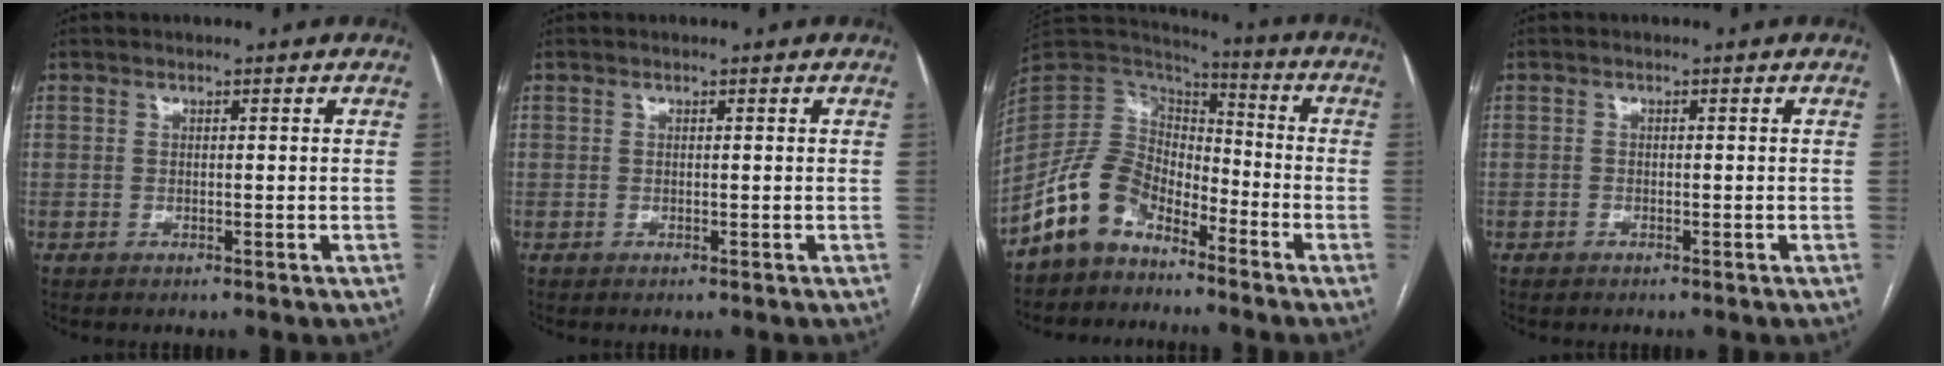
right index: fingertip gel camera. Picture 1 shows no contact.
{"total": 0.0}
{"total": 10.6, "force": [-7.5, 6.2, 4.3], "torque": [-0.092, 0.035, -0.151]}
{"total": 0.6, "force": [-0.5, 0.4, 0.1], "torque": [-0.005, 0.002, -0.009]}